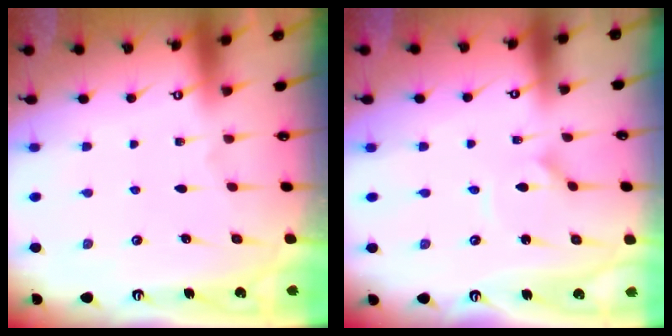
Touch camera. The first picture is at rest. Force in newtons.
{"total": 0.8, "press": 0.8, "slide": 0.2}